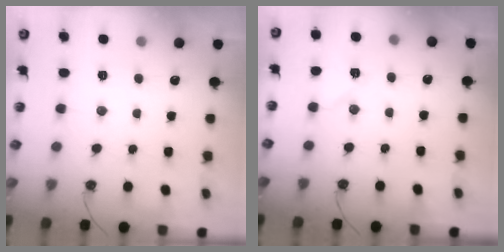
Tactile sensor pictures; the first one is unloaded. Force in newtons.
{"total": 7.5, "press": 4.2, "slide": 6.2}